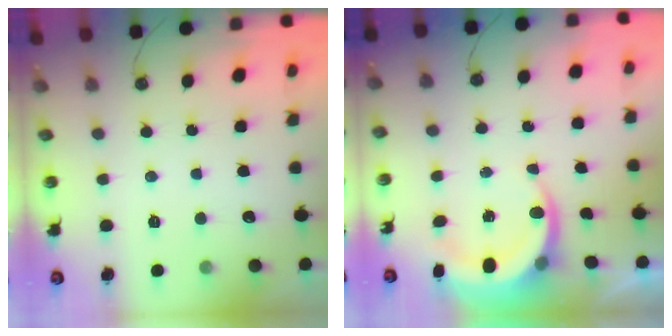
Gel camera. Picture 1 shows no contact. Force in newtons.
{"total": 5.7, "press": 5.7, "slide": 0.4}